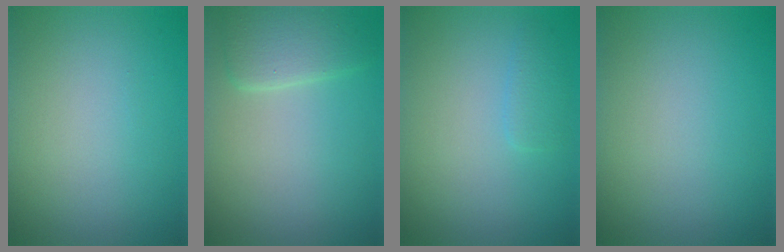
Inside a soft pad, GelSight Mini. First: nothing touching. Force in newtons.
{"total": 2.8, "press": 2.8, "slide": 0.2}
{"total": 1.3, "press": 1.3, "slide": 0.1}
{"total": 0.0}